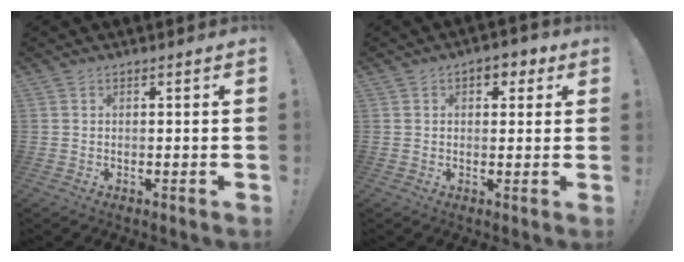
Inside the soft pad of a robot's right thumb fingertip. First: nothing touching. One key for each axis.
{"total": 4.4, "fx": 1.7, "fy": 3.0, "fz": 2.8, "tx": -0.018, "ty": -0.004, "tz": 0.023}